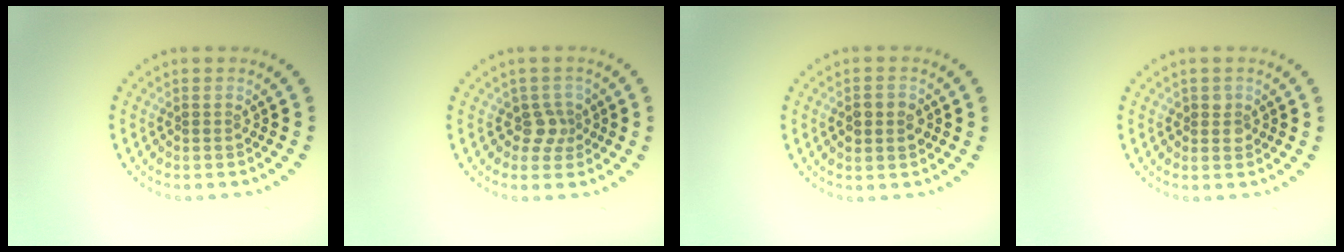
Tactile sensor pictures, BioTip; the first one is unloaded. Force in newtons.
{"total": 2.0, "press": 1.4, "slide": 1.3}
{"total": 2.7, "press": 2.7, "slide": 0.1}
{"total": 1.4, "press": 1.2, "slide": 0.7}